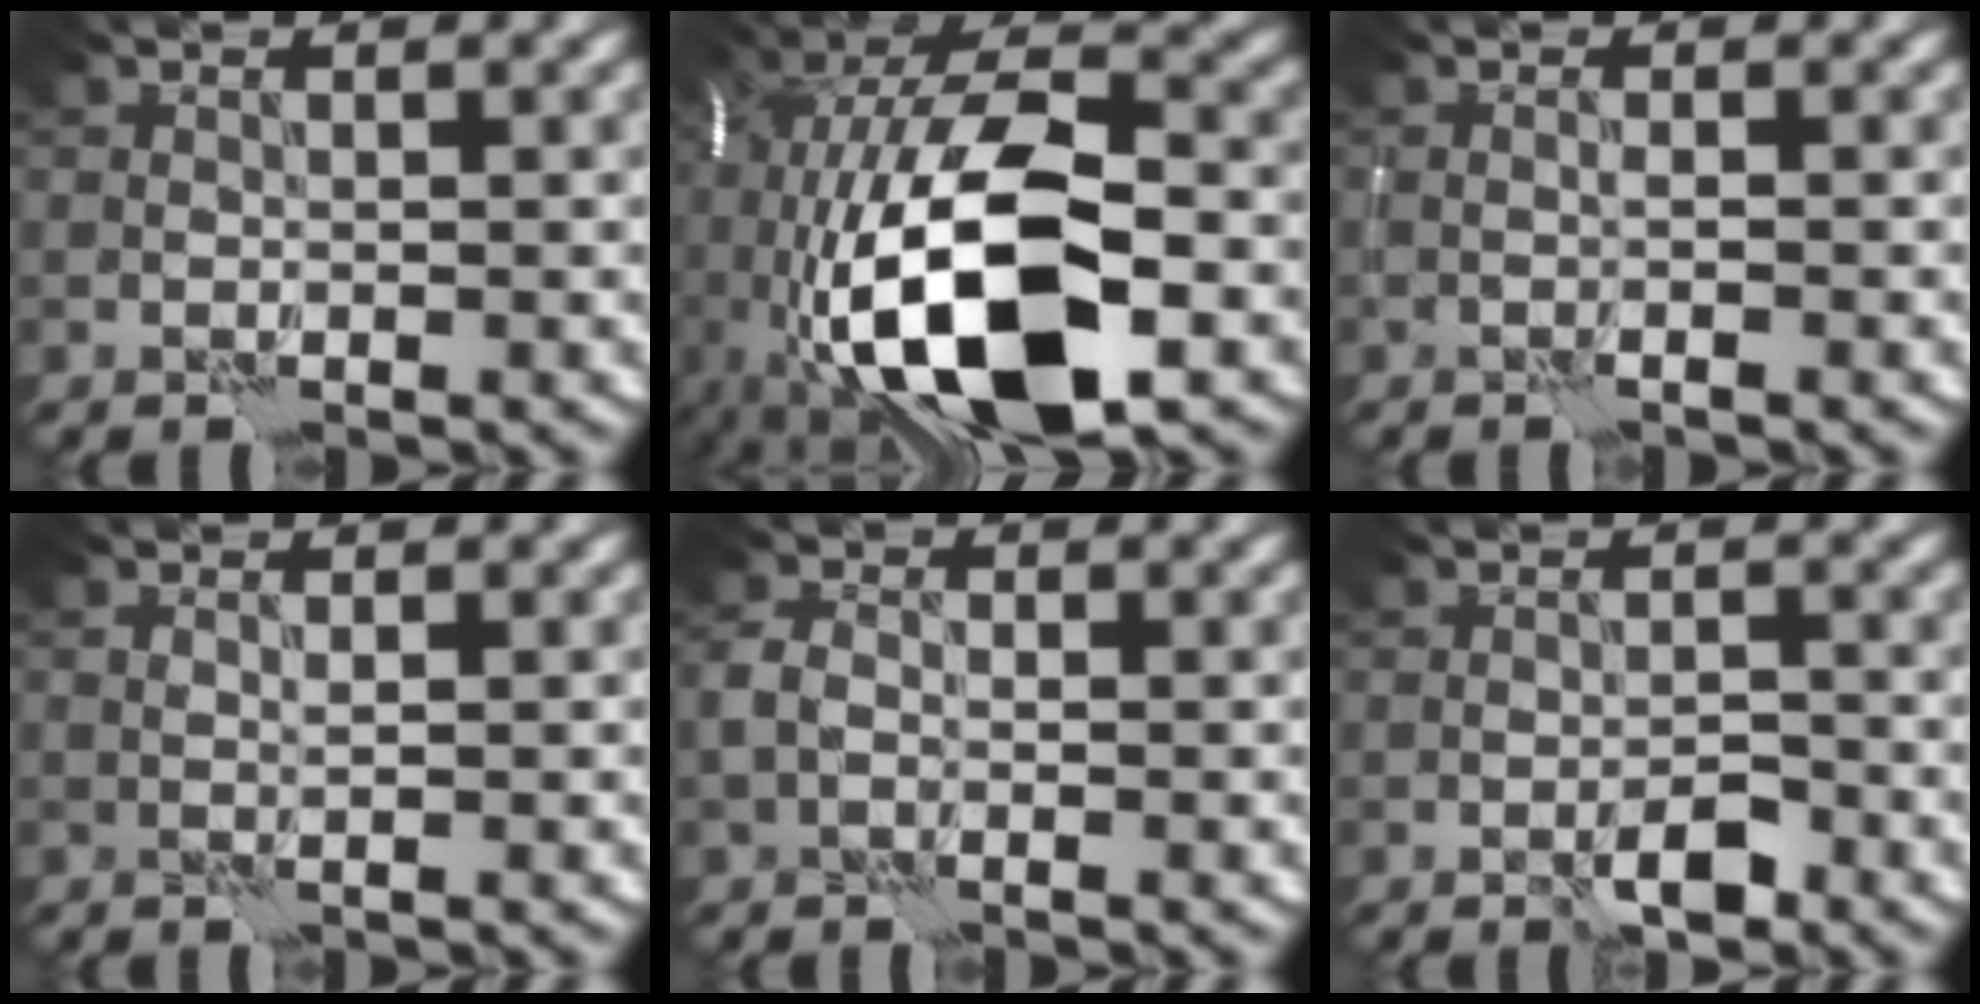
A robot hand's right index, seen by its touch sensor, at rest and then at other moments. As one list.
[{"total": 18.1, "force": [-4.4, 7.6, 15.8], "torque": [-0.303, -0.003, -0.070]}, {"total": 0.6, "force": [-0.2, -0.5, 0.3], "torque": [-0.006, 0.003, -0.004]}, {"total": 1.1, "force": [0.6, -0.8, -0.3], "torque": [0.002, -0.001, 0.014]}, {"total": 0.5, "force": [-0.1, 0.4, 0.4], "torque": [-0.011, 0.004, -0.006]}, {"total": 2.1, "force": [-1.5, 0.7, 1.4], "torque": [-0.019, 0.005, -0.022]}]